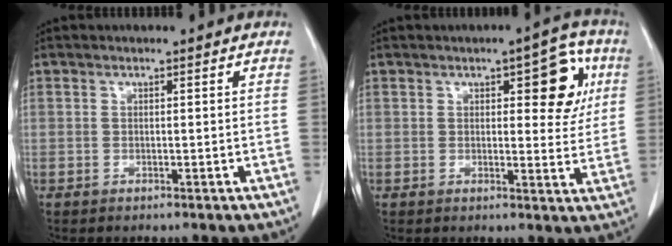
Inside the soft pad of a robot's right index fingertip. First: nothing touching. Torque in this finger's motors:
{"motor_torque": [0.38, 0.42, 0.11, 0.05]}